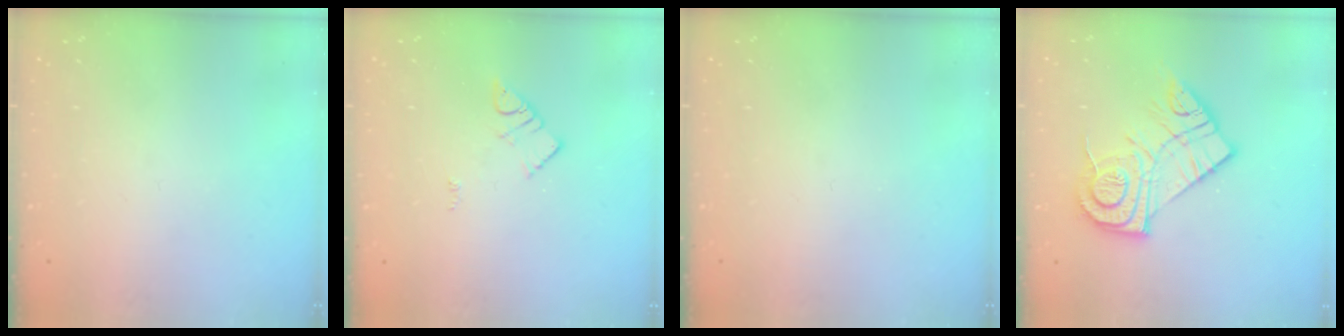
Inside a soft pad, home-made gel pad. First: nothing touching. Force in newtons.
{"total": 3.1, "press": 3.1, "slide": 0.2}
{"total": 0.0}
{"total": 16.1, "press": 16.1, "slide": 1.5}